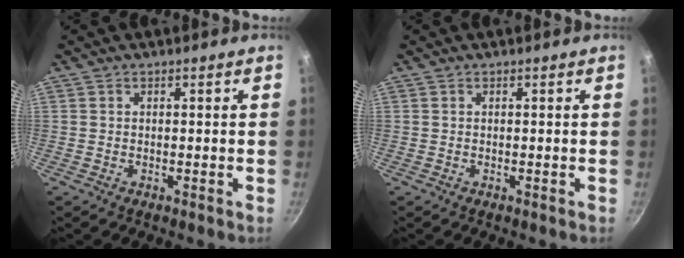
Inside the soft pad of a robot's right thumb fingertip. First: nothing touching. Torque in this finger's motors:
{"motor_torque": [0.00, 0.00, 0.03, 0.02, 0.01]}